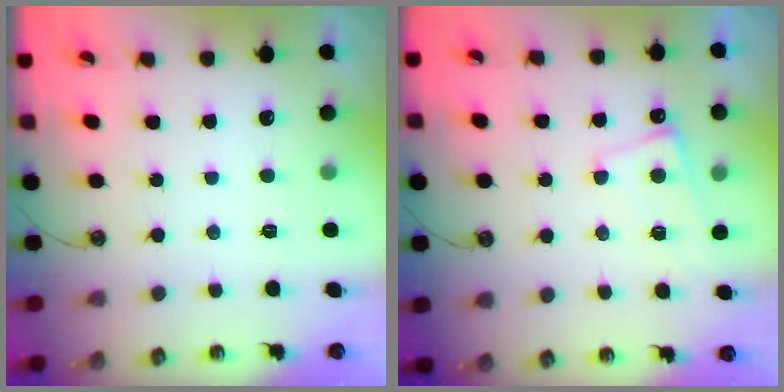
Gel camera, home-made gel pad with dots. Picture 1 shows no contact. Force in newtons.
{"total": 1.6, "press": 1.5, "slide": 0.4}